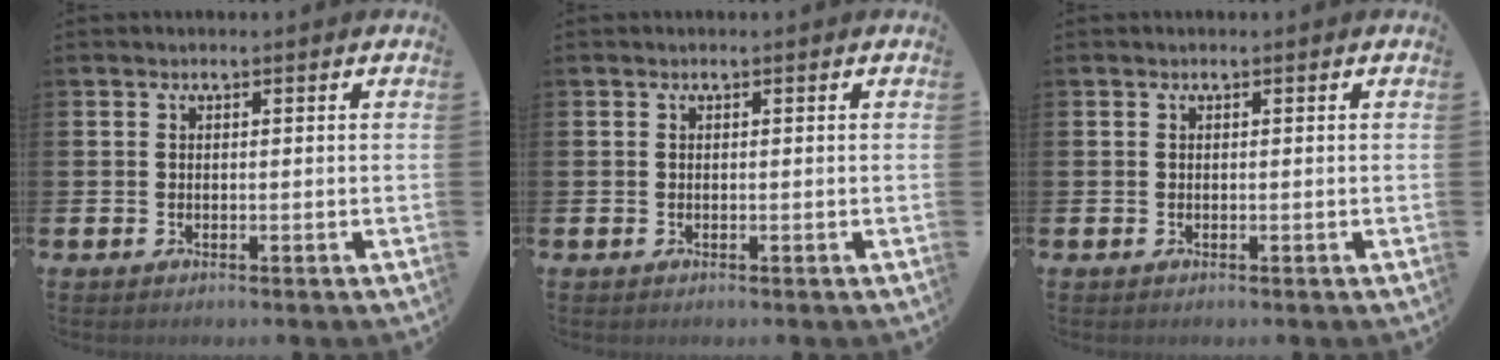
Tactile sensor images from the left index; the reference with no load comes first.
{"total": 0.0}
{"total": 0.0}